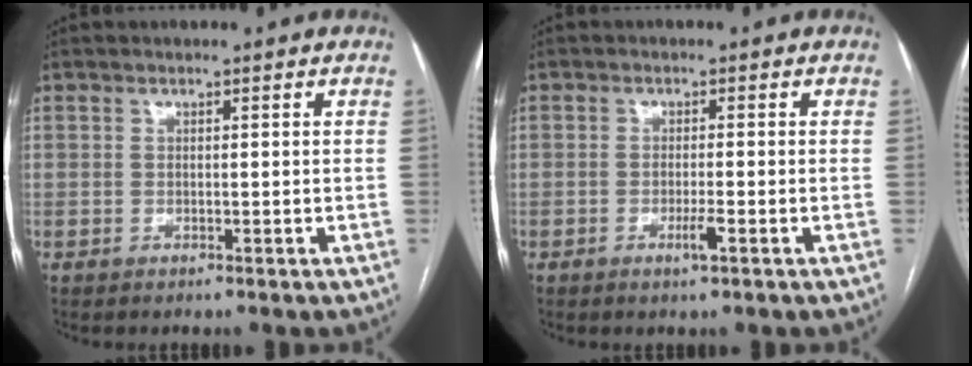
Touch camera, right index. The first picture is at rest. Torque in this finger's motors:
{"motor_torque": [0.53, 0.11, 0.30, 0.05]}